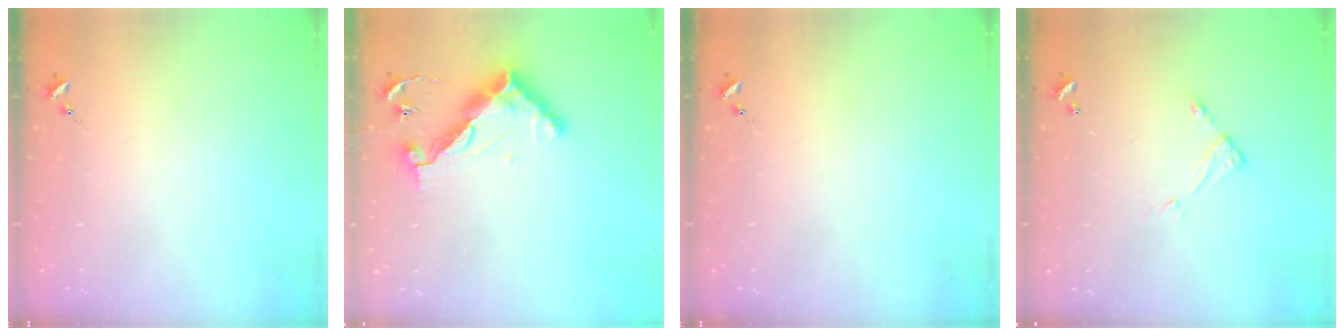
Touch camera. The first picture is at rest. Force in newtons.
{"total": 12.8, "press": 12.8, "slide": 0.5}
{"total": 0.0}
{"total": 5.3, "press": 5.3, "slide": 0.4}